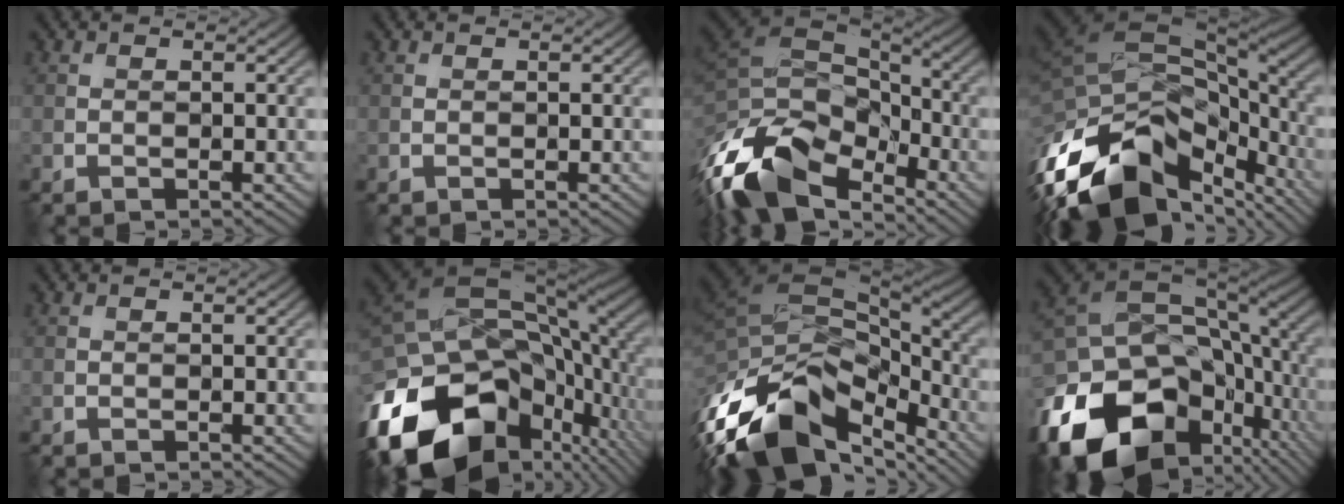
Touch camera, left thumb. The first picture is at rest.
{"total": 0.0}
{"total": 16.1, "force": [-7.9, 8.8, 10.8], "torque": [-0.263, -0.030, -0.124]}
{"total": 16.6, "force": [-6.8, 10.0, 11.3], "torque": [-0.268, -0.040, -0.098]}
{"total": 0.0}
{"total": 19.6, "force": [-8.2, 12.0, 13.1], "torque": [-0.290, -0.030, -0.126]}
{"total": 16.4, "force": [-8.4, 9.6, 10.2], "torque": [-0.255, -0.041, -0.125]}
{"total": 19.7, "force": [-7.2, 13.7, 12.3], "torque": [-0.283, -0.032, -0.103]}